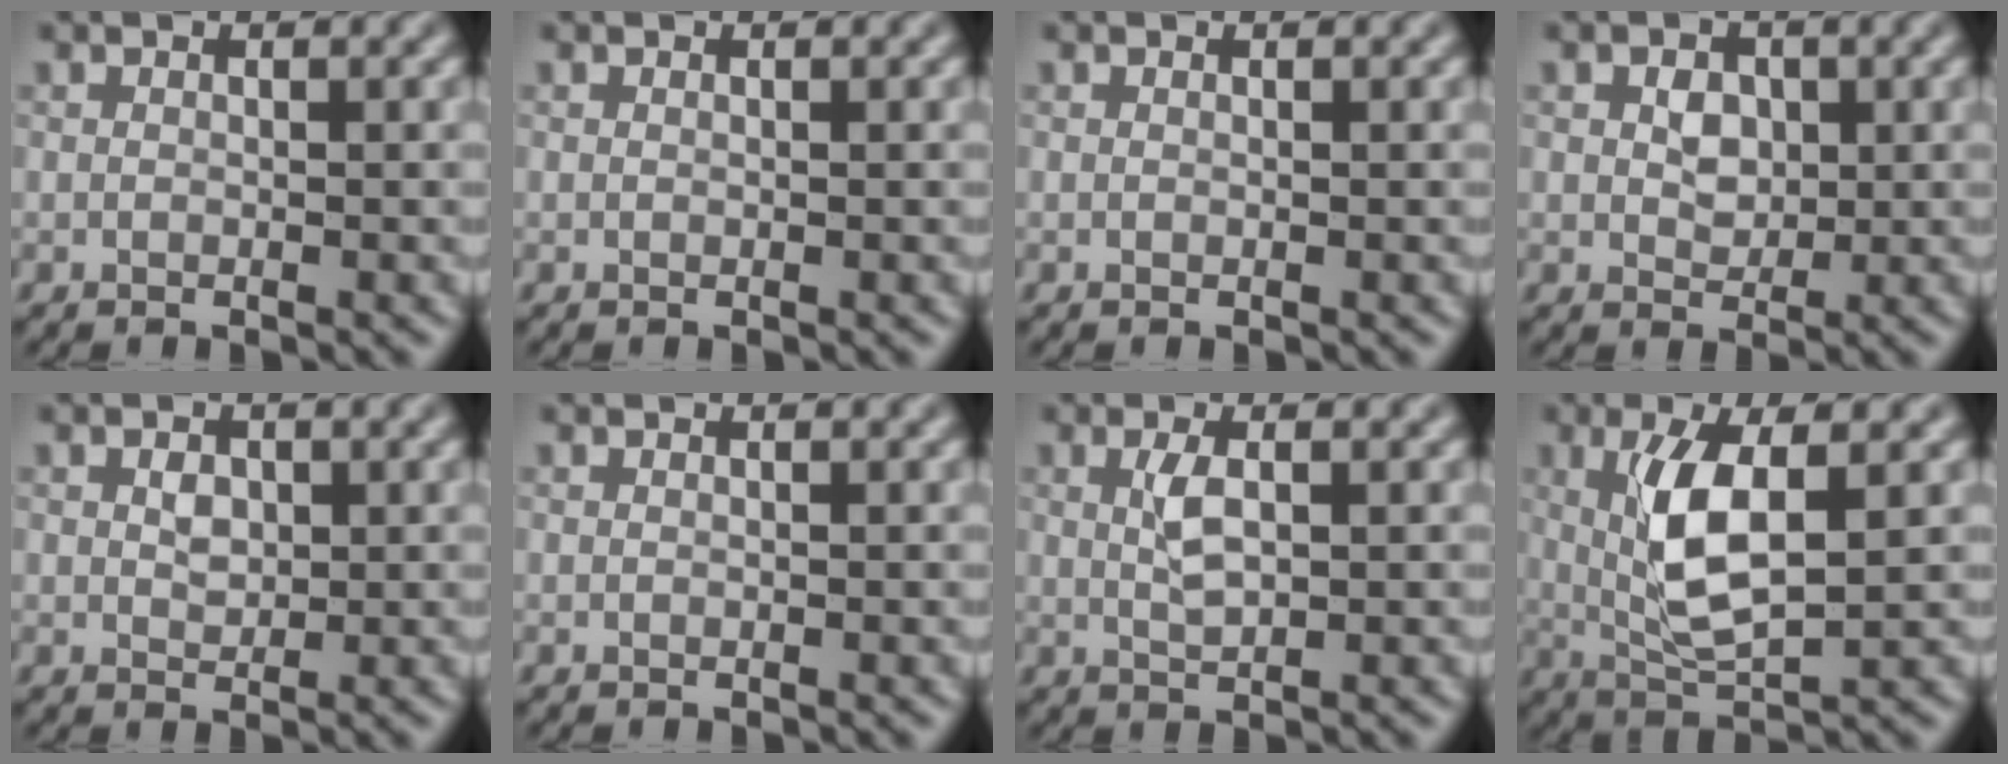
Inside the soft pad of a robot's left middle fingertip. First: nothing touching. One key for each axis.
{"total": 0.0}
{"total": 0.0}
{"total": 1.6, "fx": 0.2, "fy": 1.3, "fz": 0.9, "tx": -0.020, "ty": 0.000, "tz": 0.007}
{"total": 1.0, "fx": 0.1, "fy": 0.8, "fz": 0.6, "tx": -0.014, "ty": 0.000, "tz": 0.007}
{"total": 0.0}
{"total": 1.7, "fx": 0.3, "fy": 0.6, "fz": 1.6, "tx": -0.040, "ty": 0.003, "tz": 0.011}
{"total": 5.5, "fx": 0.8, "fy": 1.7, "fz": 5.2, "tx": -0.109, "ty": -0.003, "tz": 0.024}